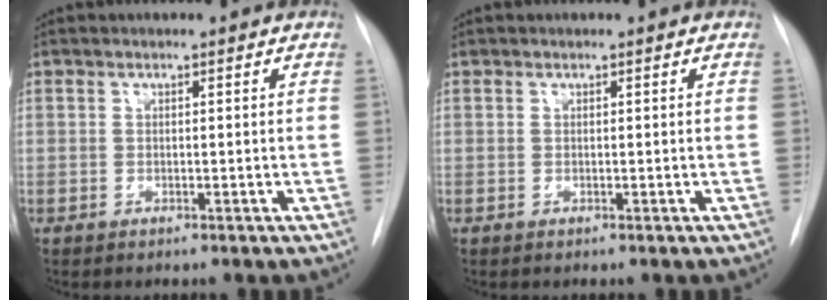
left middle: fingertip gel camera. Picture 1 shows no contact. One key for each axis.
{"total": 0.0}